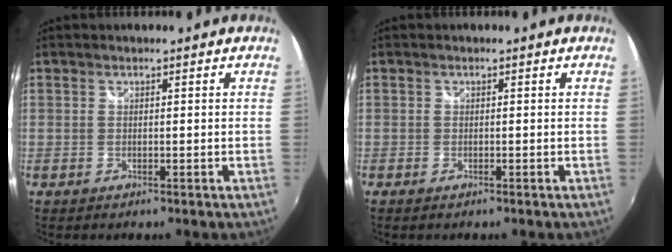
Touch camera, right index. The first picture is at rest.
{"total": 0.7, "force": [-0.5, 0.3, 0.3], "torque": [-0.007, -0.003, -0.012]}